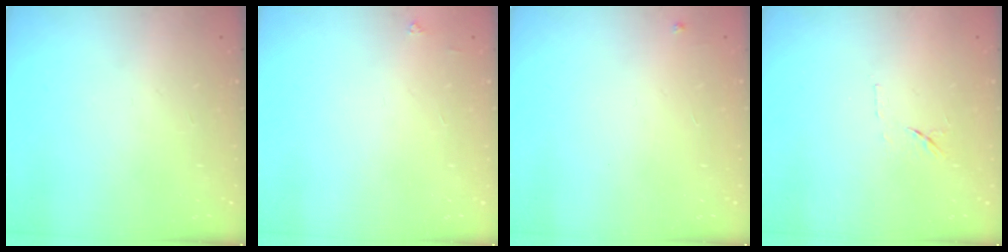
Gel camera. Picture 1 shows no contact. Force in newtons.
{"total": 3.8, "press": 3.8, "slide": 0.4}
{"total": 3.0, "press": 3.0, "slide": 0.5}
{"total": 8.0, "press": 7.9, "slide": 0.9}